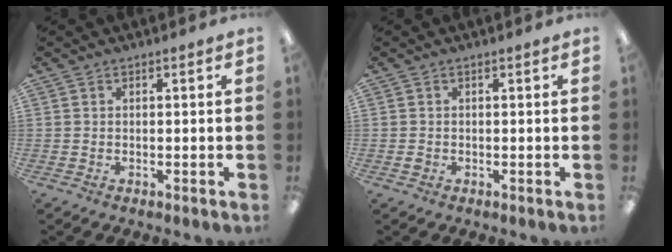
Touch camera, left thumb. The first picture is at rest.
{"total": 0.7, "force": [-0.2, 0.6, 0.2], "torque": [-0.003, 0.002, -0.004]}